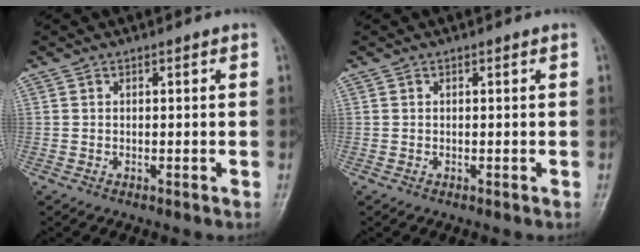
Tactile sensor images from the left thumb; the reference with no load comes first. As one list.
[{"total": 0.0}]